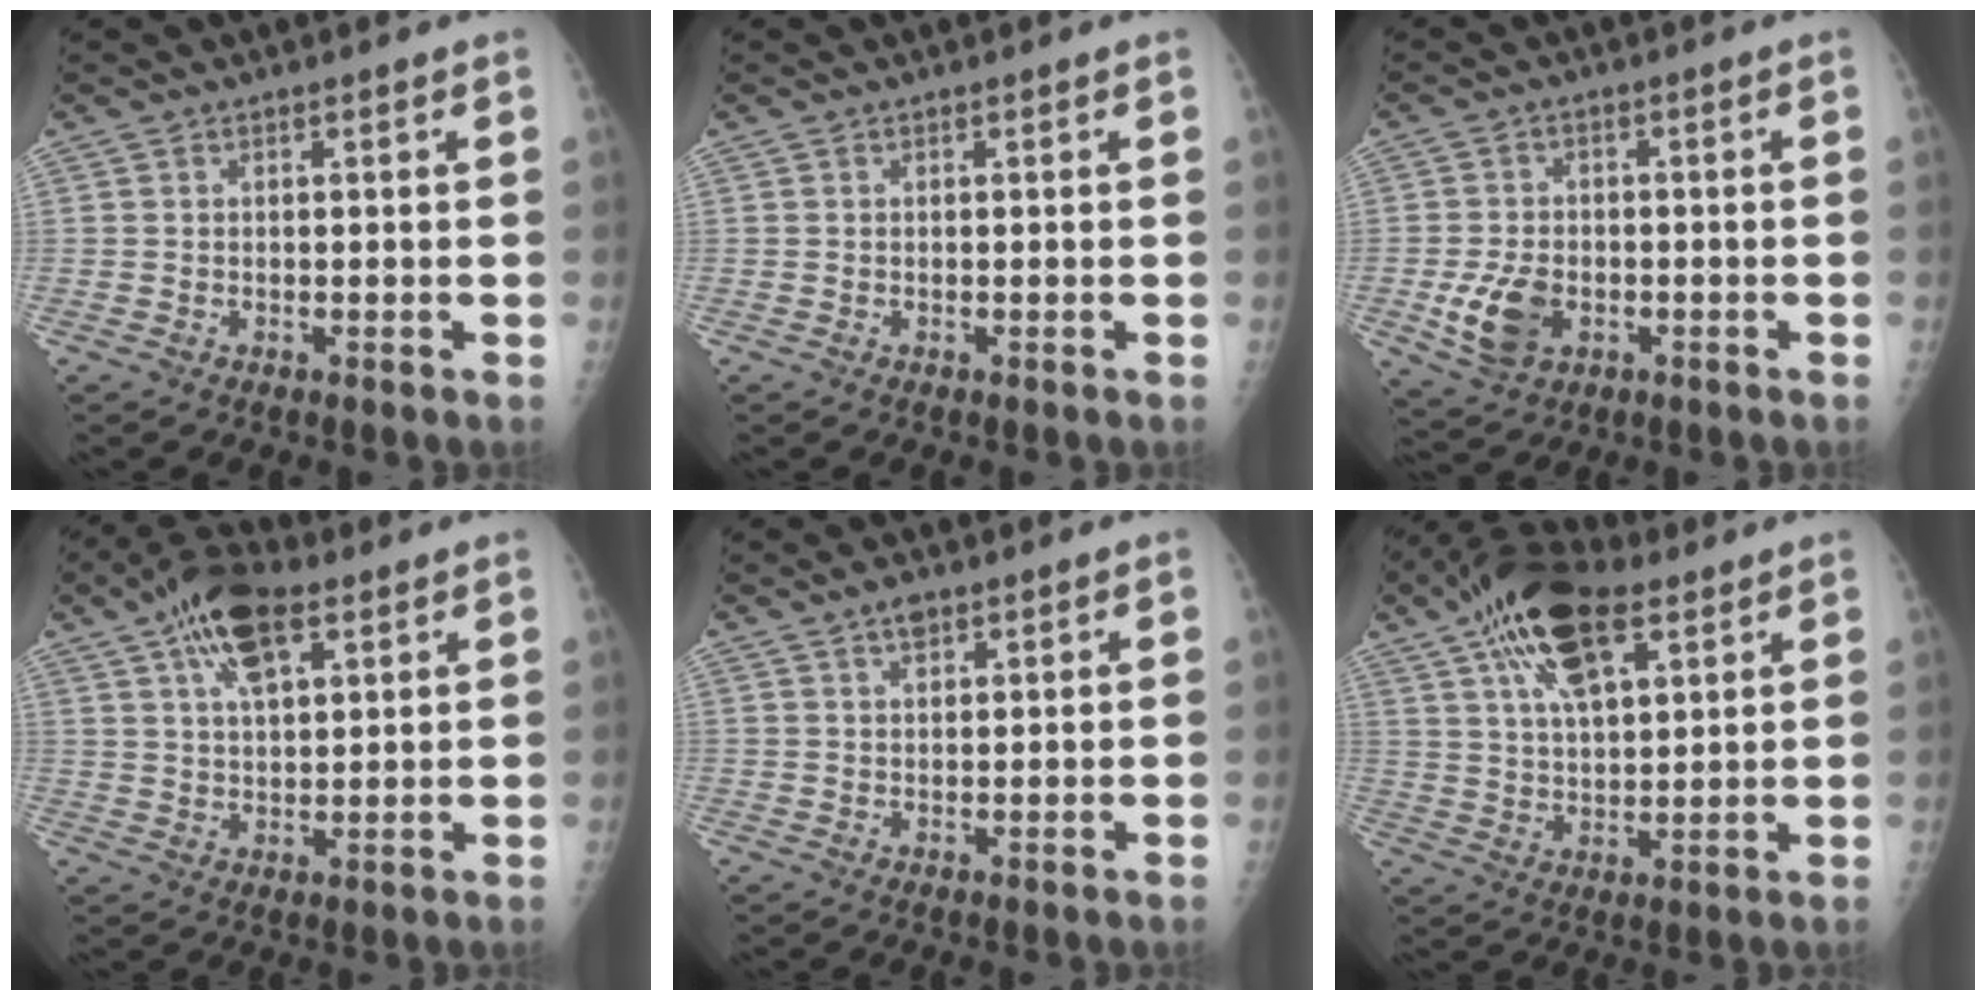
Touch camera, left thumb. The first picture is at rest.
{"total": 0.0}
{"total": 7.6, "force": [-2.1, 5.2, 5.0], "torque": [-0.082, 0.004, -0.031]}
{"total": 11.7, "force": [6.0, 5.3, 8.4], "torque": [-0.129, -0.004, 0.102]}
{"total": 2.5, "force": [1.8, 1.2, 1.3], "torque": [-0.014, -0.007, 0.029]}
{"total": 16.1, "force": [8.5, 7.2, 11.6], "torque": [-0.181, -0.009, 0.146]}